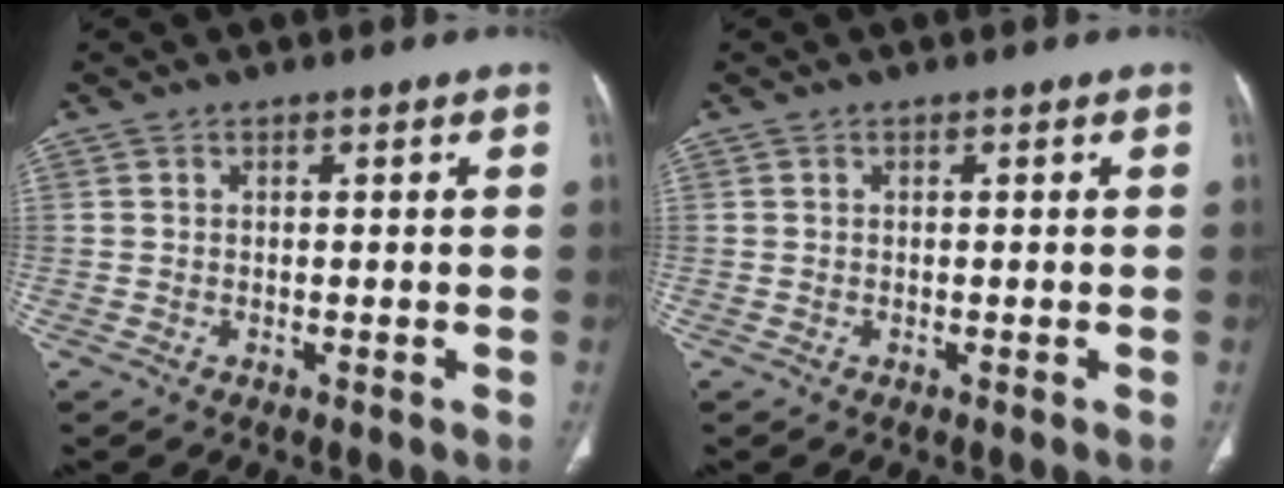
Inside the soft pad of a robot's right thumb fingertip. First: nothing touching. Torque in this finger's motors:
{"motor_torque": [0.00, 0.00, -0.07, 0.05, 0.02]}